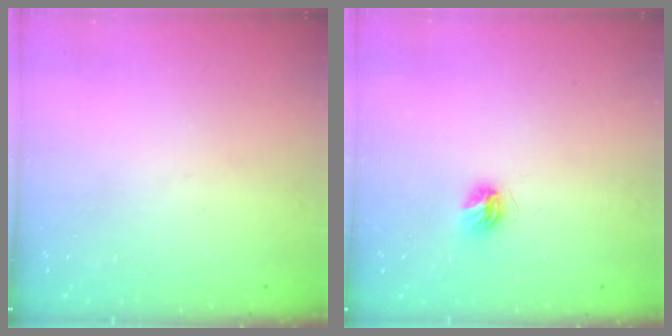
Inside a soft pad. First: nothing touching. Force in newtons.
{"total": 4.6, "press": 4.6, "slide": 0.6}